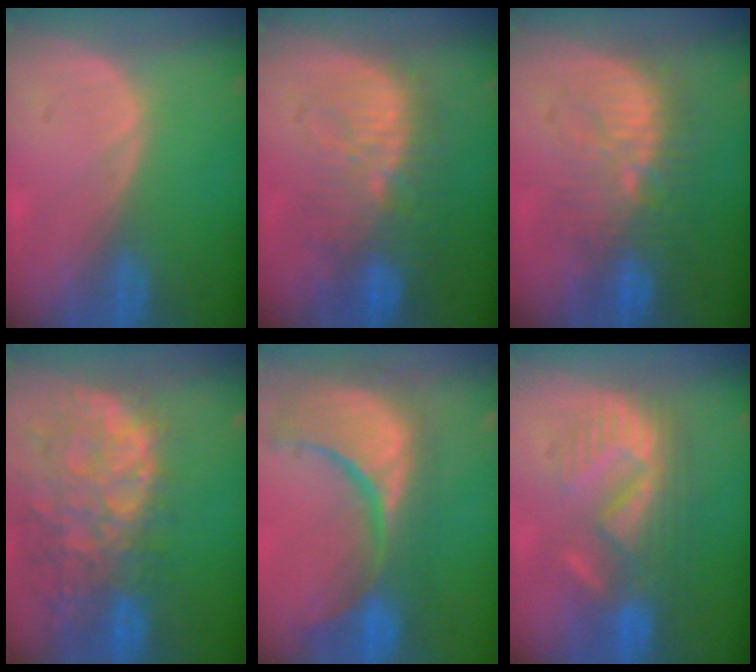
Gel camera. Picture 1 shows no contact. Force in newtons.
{"total": 10.7, "press": 9.9, "slide": 4.2}
{"total": 9.4, "press": 9.2, "slide": 2.0}
{"total": 13.7, "press": 11.0, "slide": 8.1}
{"total": 15.1, "press": 12.0, "slide": 9.1}
{"total": 8.7, "press": 8.6, "slide": 1.4}